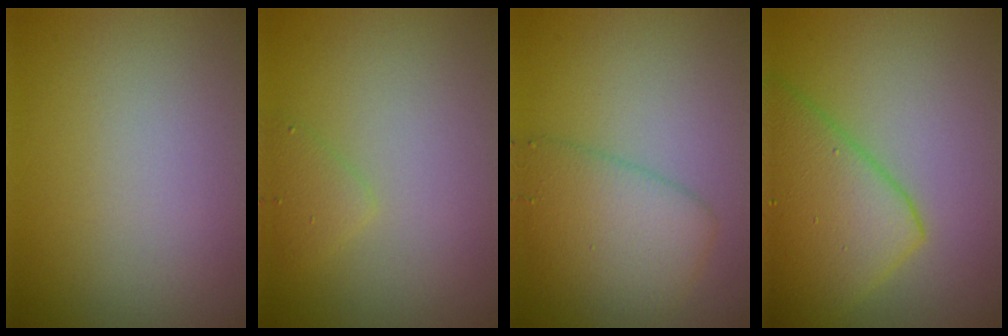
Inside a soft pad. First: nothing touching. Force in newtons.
{"total": 1.4, "press": 1.4, "slide": 0.1}
{"total": 4.4, "press": 4.3, "slide": 0.2}
{"total": 7.4, "press": 7.4, "slide": 0.4}